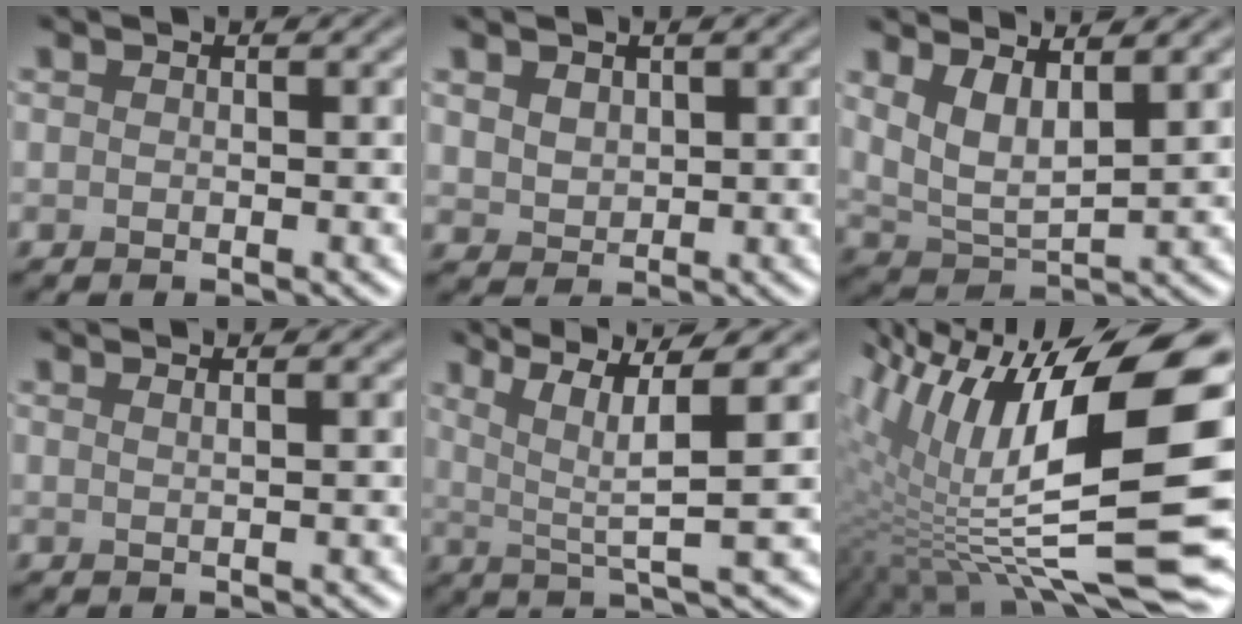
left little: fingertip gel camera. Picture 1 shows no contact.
{"total": 1.8, "force": [0.9, 1.4, 0.8], "torque": [-0.019, -0.003, 0.022]}
{"total": 4.1, "force": [2.3, 1.4, 3.0], "torque": [-0.069, -0.010, 0.048]}
{"total": 2.1, "force": [1.2, 1.0, 1.4], "torque": [0.003, 0.001, -0.011]}
{"total": 6.4, "force": [2.5, 0.9, 5.8], "torque": [-0.094, 0.007, 0.046]}
{"total": 16.2, "force": [2.8, 6.0, 14.7], "torque": [-0.281, 0.006, 0.054]}